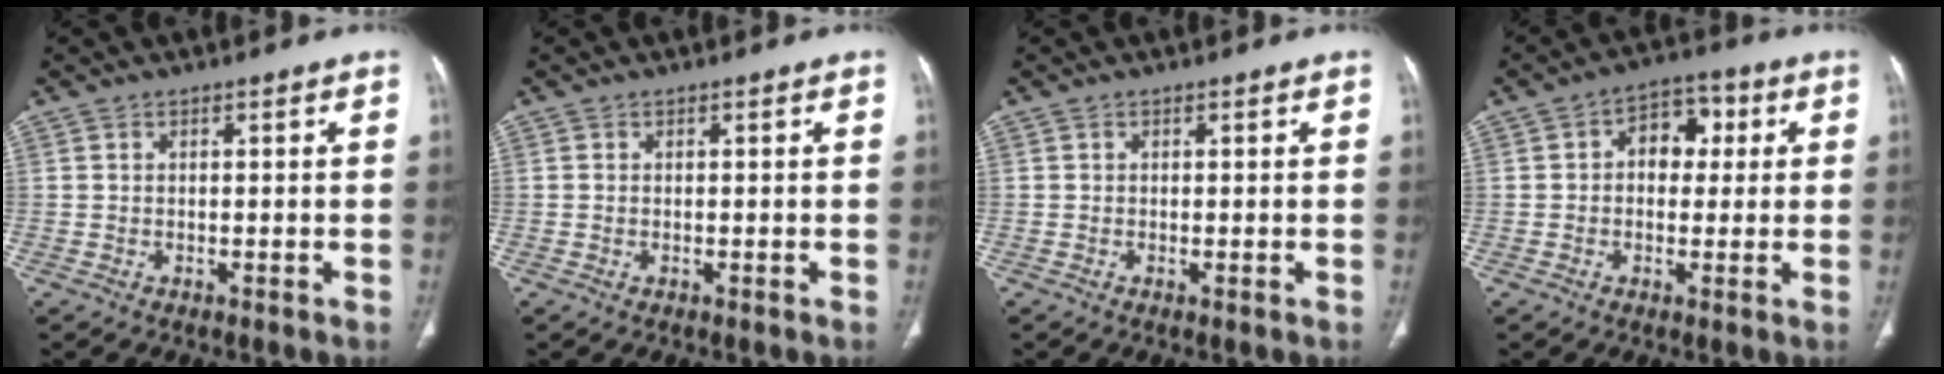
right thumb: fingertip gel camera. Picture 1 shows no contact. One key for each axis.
{"total": 0.0}
{"total": 0.0}
{"total": 7.8, "fx": 1.5, "fy": 5.6, "fz": 5.3, "tx": -0.037, "ty": 0.016, "tz": 0.014}